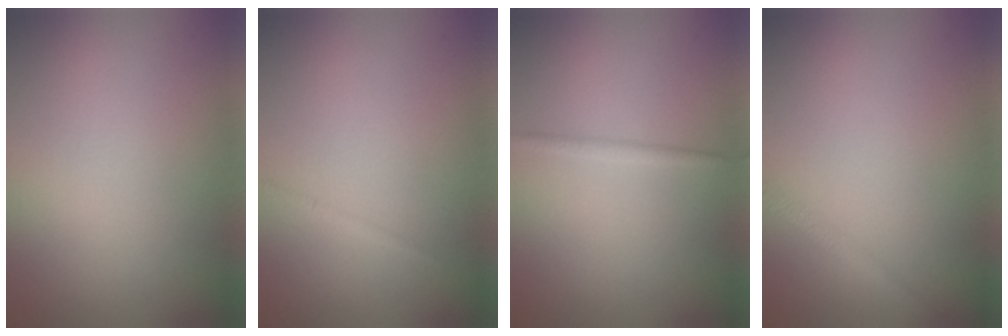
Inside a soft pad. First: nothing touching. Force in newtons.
{"total": 0.5, "press": 0.5, "slide": 0.0}
{"total": 0.9, "press": 0.9, "slide": 0.0}
{"total": 1.4, "press": 1.4, "slide": 0.0}